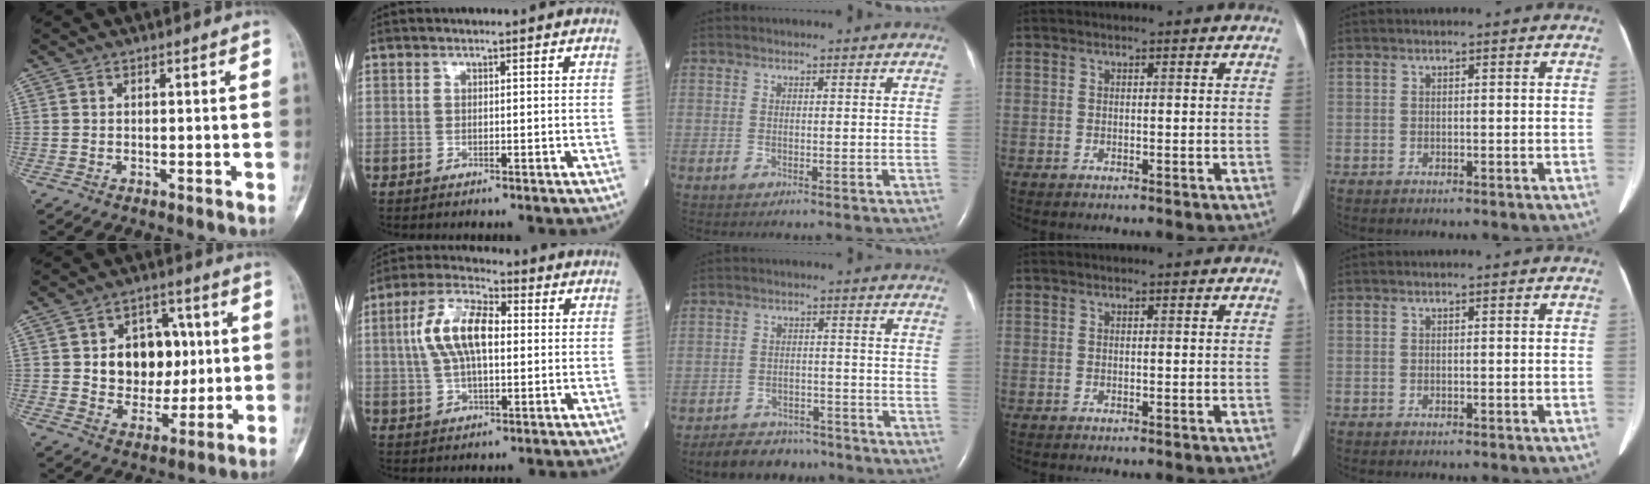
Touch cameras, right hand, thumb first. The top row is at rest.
{"thumb": {"total": 13.4, "force": [2.0, 10.3, 8.3], "torque": [-0.069, 0.005, 0.040]}, "index": {"total": 10.6, "force": [1.5, 4.5, 9.5], "torque": [-0.199, 0.023, 0.025]}, "middle": {"total": 7.9, "force": [-6.8, 3.7, 1.6], "torque": [-0.018, 0.003, -0.101]}}